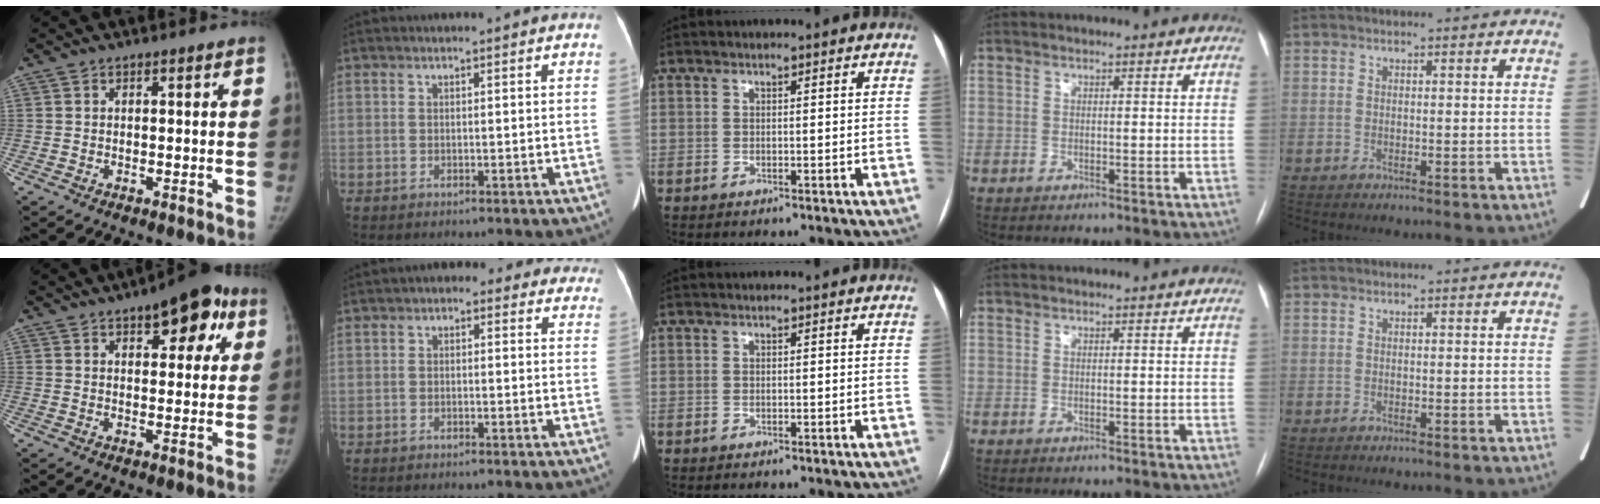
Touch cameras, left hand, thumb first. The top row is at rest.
{"thumb": {"total": 11.7, "force": [5.7, 5.3, 8.8], "torque": [-0.066, -0.004, 0.068]}, "index": {"total": 6.2, "force": [4.1, 3.4, 3.2], "torque": [-0.022, 0.025, 0.034]}}